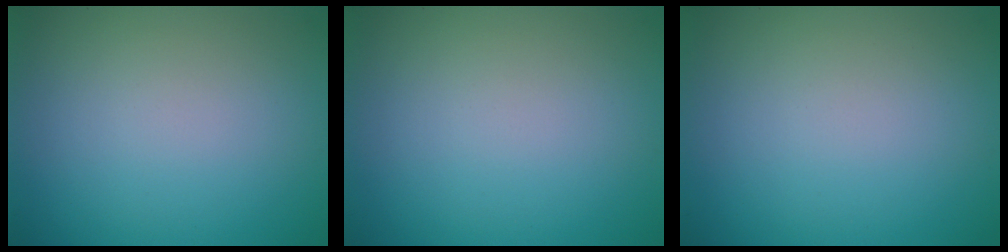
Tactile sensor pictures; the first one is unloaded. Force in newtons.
{"total": 0.0}
{"total": 0.0}